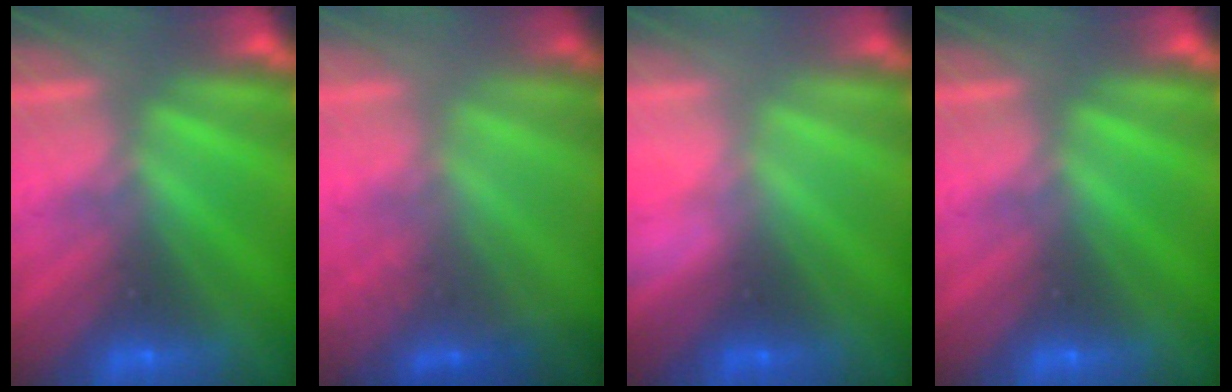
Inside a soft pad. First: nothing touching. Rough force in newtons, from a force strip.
{"total": 1.4}
{"total": 2.7}
{"total": 0.0}